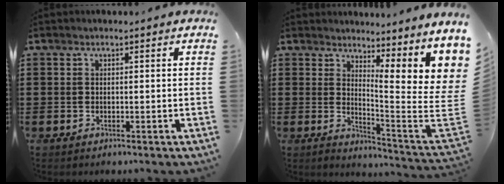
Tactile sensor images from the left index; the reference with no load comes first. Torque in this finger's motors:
{"motor_torque": [2.14, 0.00, 0.73, 0.10]}